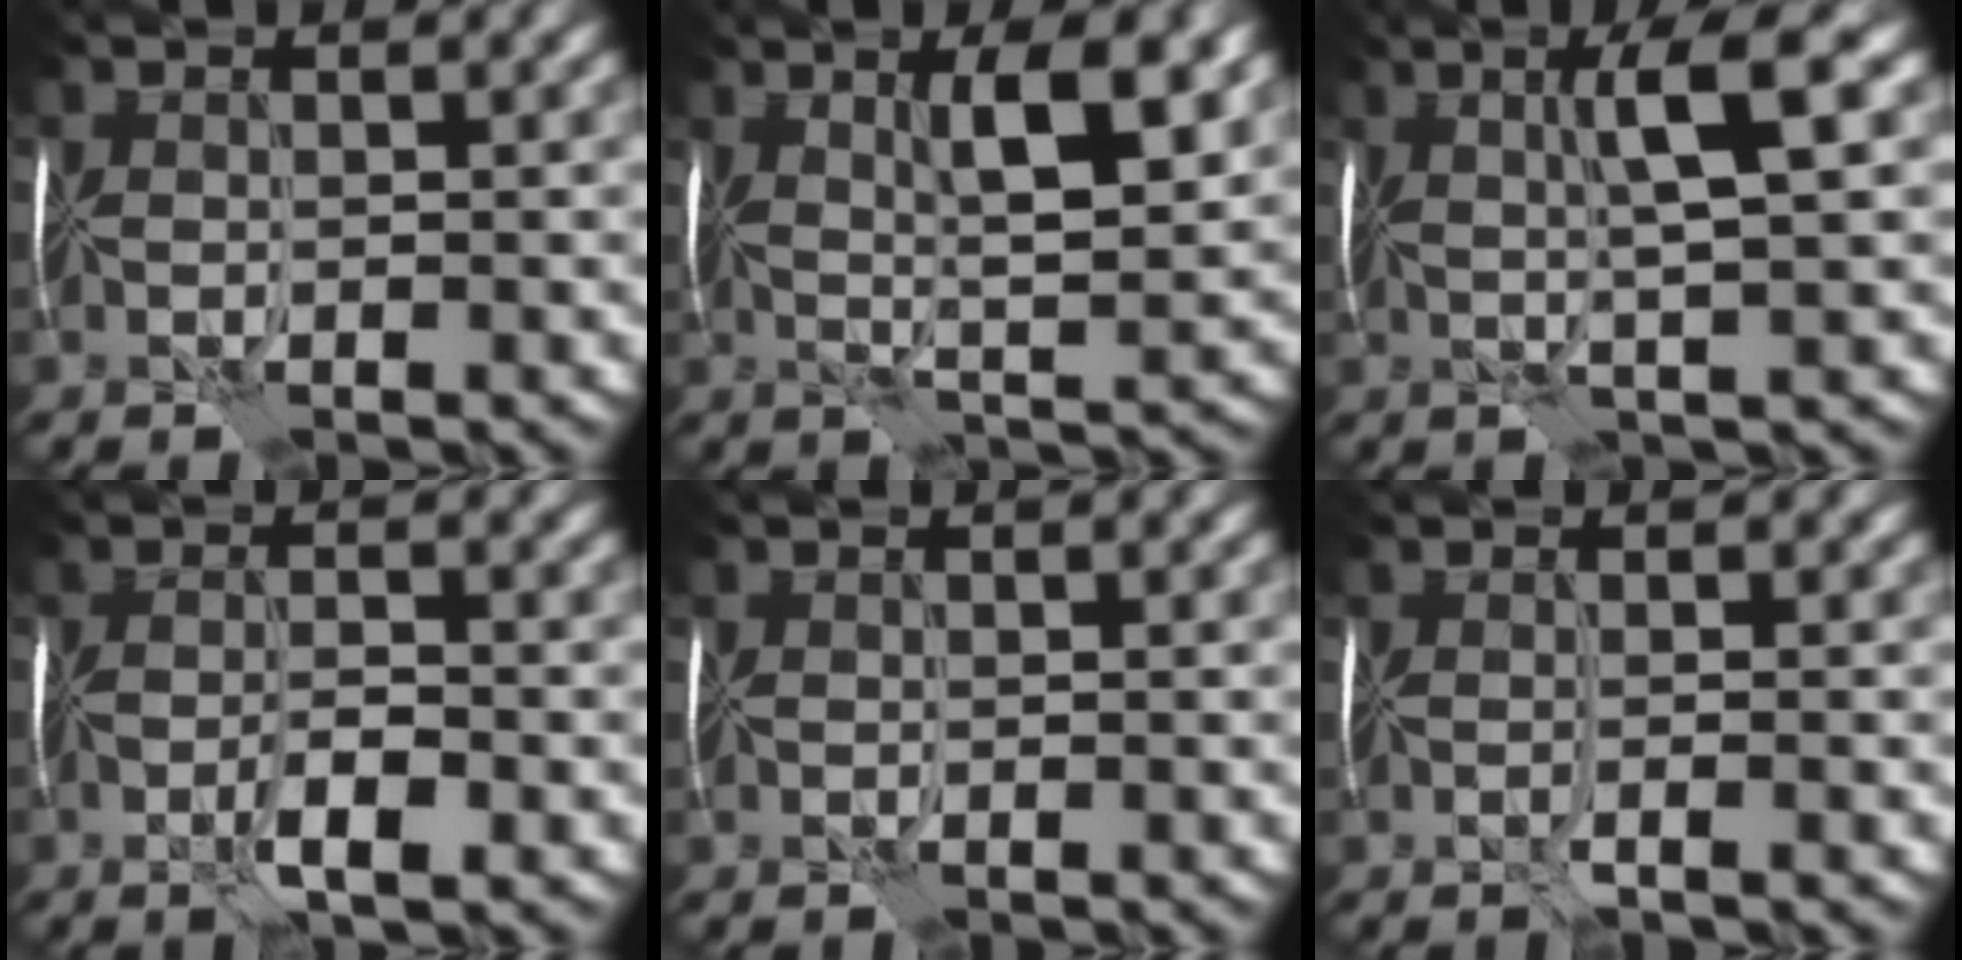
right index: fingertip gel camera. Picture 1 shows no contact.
{"total": 5.9, "force": [1.9, 0.9, 5.5], "torque": [-0.086, 0.004, 0.027]}
{"total": 4.9, "force": [1.4, -0.1, 4.7], "torque": [-0.079, 0.015, 0.019]}
{"total": 2.4, "force": [-1.1, 0.2, 2.1], "torque": [-0.041, 0.003, -0.025]}
{"total": 0.0}
{"total": 0.8, "force": [-0.1, -0.7, 0.4], "torque": [-0.004, -0.004, -0.007]}